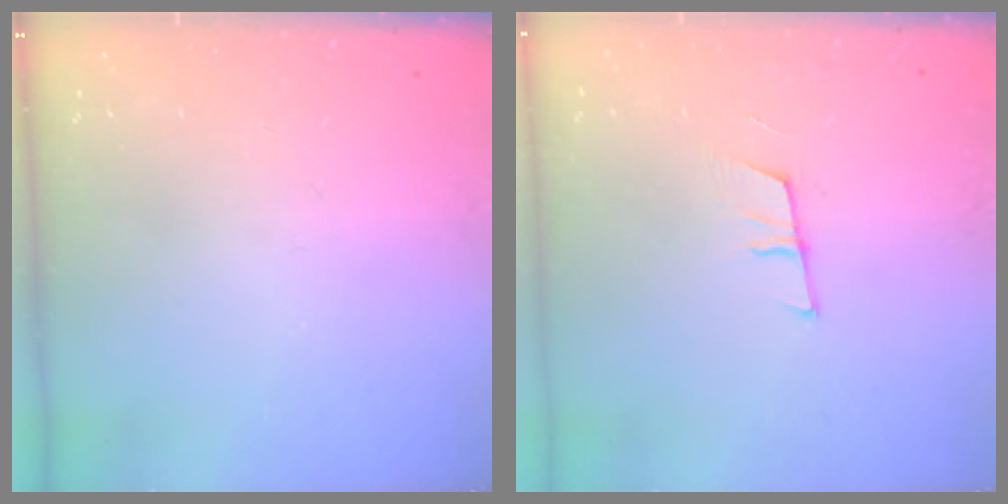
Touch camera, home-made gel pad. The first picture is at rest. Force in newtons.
{"total": 6.0, "press": 5.4, "slide": 2.5}